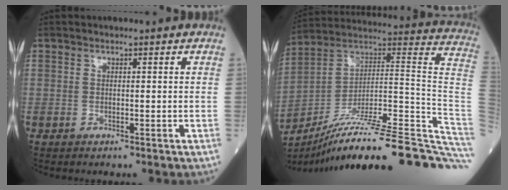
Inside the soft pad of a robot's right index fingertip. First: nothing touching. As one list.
[{"total": 33.1, "force": [-24.3, 1.1, 22.4], "torque": [-0.199, 0.006, -0.356]}]